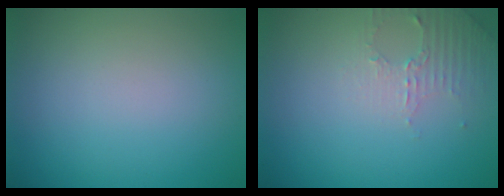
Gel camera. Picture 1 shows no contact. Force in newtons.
{"total": 2.2, "press": 2.1, "slide": 0.6}